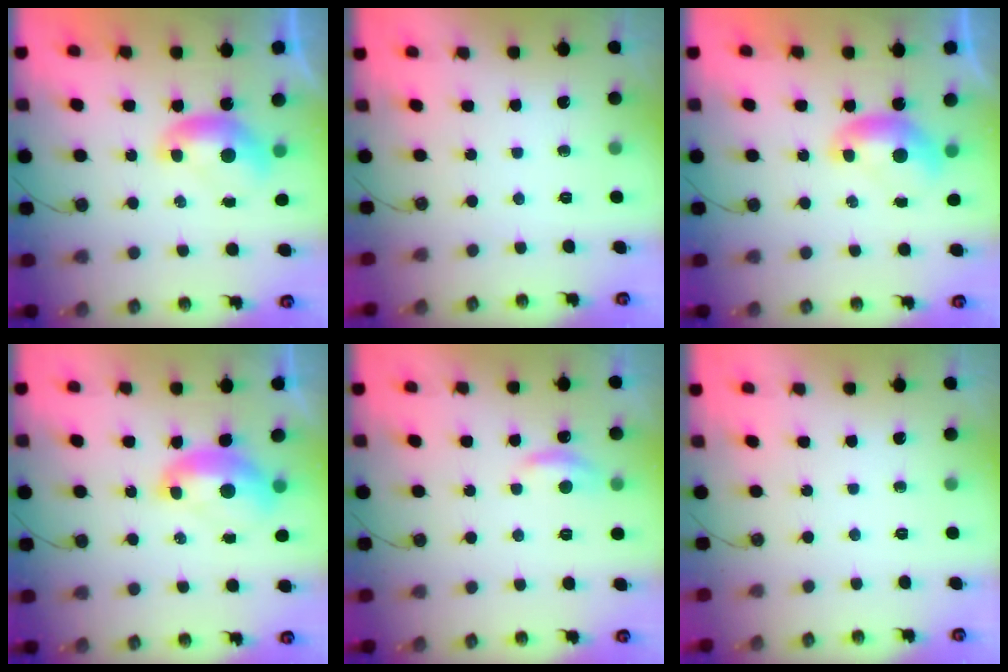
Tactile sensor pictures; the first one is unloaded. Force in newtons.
{"total": 0.0}
{"total": 0.0}
{"total": 2.1, "press": 2.0, "slide": 0.6}
{"total": 1.6, "press": 1.5, "slide": 0.5}
{"total": 0.0}